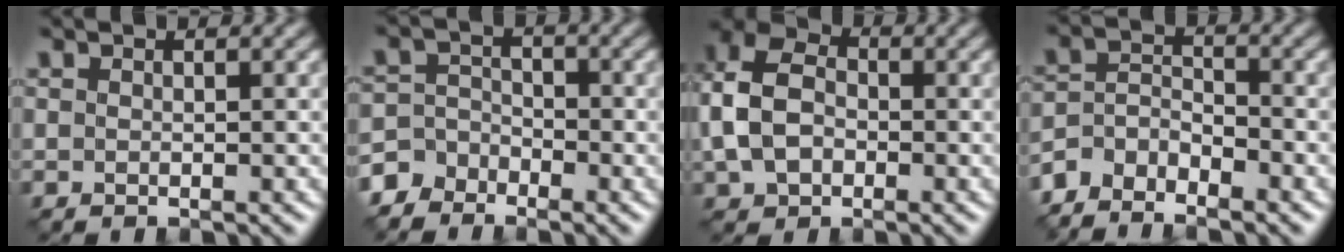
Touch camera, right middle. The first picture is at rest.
{"total": 4.4, "force": [-3.5, 2.7, 0.1], "torque": [0.023, 0.002, -0.071]}
{"total": 7.8, "force": [-0.6, 5.7, 5.3], "torque": [-0.140, 0.015, -0.026]}
{"total": 3.6, "force": [-3.3, 1.2, 1.0], "torque": [-0.022, 0.005, -0.076]}